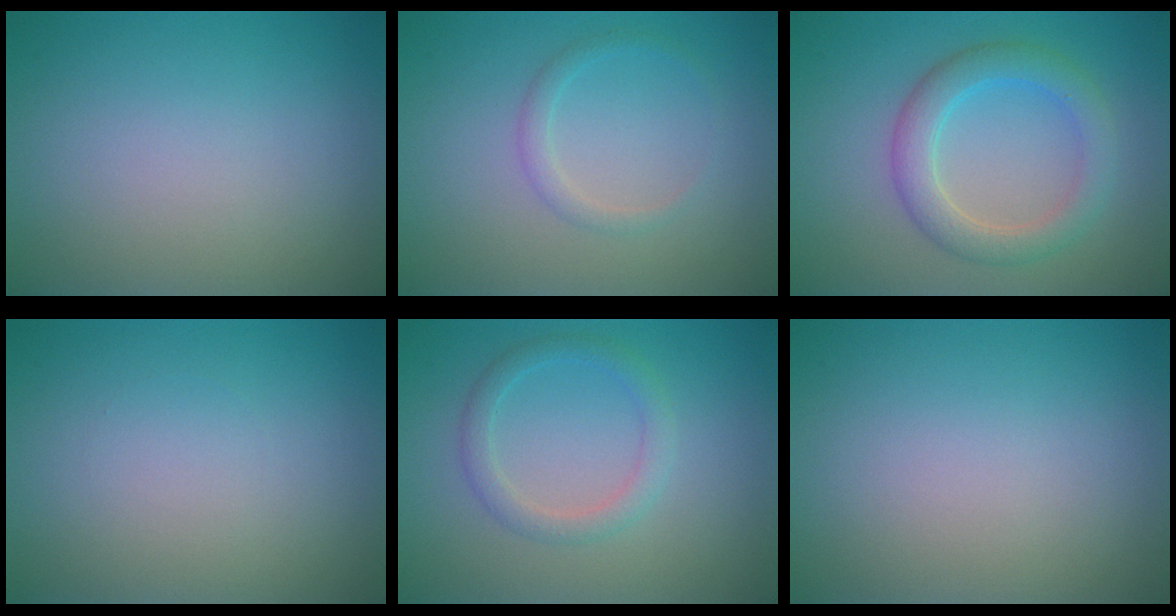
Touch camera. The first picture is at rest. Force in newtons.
{"total": 1.2, "press": 1.2, "slide": 0.1}
{"total": 3.9, "press": 3.9, "slide": 0.2}
{"total": 0.0}
{"total": 2.1, "press": 2.1, "slide": 0.1}
{"total": 0.0}